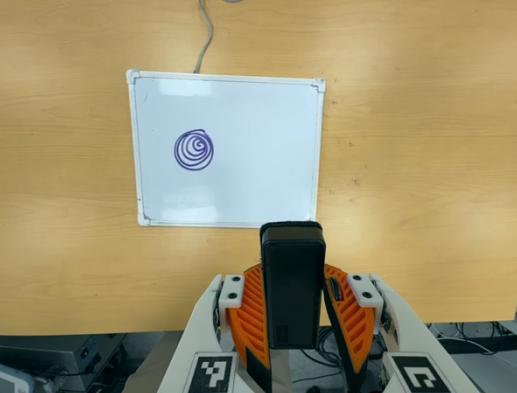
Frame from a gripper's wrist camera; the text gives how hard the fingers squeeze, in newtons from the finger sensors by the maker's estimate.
{"total": 6.2, "left": 5.3, "right": 7.0}